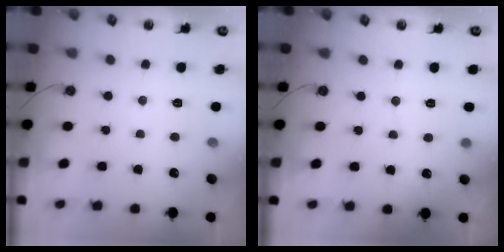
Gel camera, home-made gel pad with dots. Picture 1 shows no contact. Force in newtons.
{"total": 2.5, "press": 2.5, "slide": 0.4}